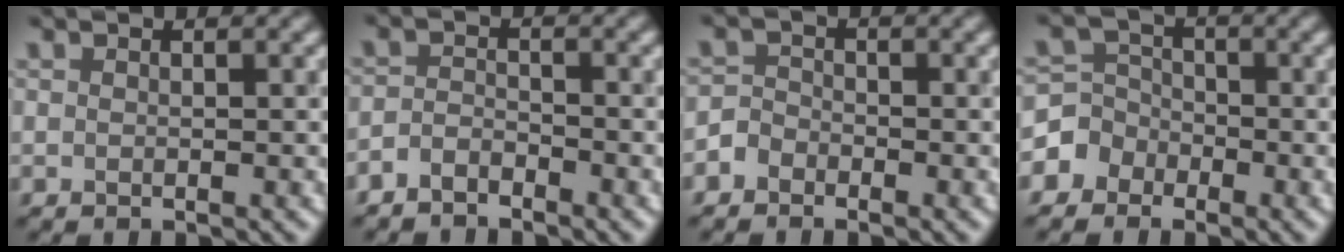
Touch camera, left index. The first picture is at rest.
{"total": 1.7, "force": [-1.5, 0.6, 0.4], "torque": [-0.009, 0.007, -0.036]}
{"total": 1.6, "force": [-1.2, 1.1, 0.2], "torque": [0.003, 0.010, -0.029]}
{"total": 2.8, "force": [-1.6, 2.3, 0.0], "torque": [0.016, 0.013, -0.044]}